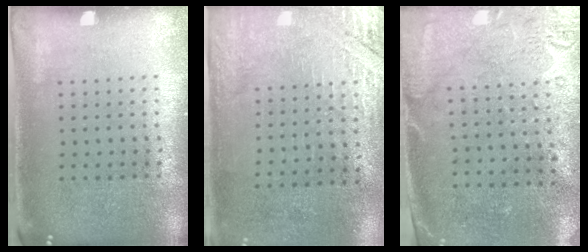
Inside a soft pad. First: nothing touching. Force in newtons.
{"total": 2.7, "press": 2.4, "slide": 1.2}
{"total": 2.7, "press": 2.3, "slide": 1.5}